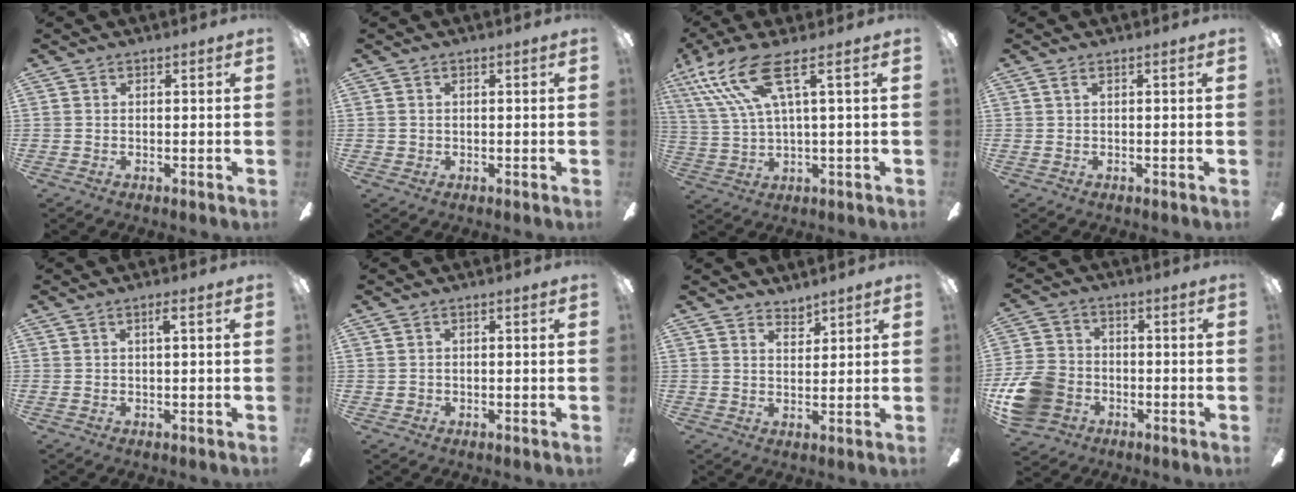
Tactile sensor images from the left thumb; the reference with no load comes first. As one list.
[{"total": 1.1, "force": [0.0, 1.1, -0.1], "torque": [0.002, 0.006, -0.002]}, {"total": 13.7, "force": [6.0, 3.7, 11.7], "torque": [-0.242, -0.008, 0.106]}, {"total": 1.3, "force": [0.1, 0.3, 1.2], "torque": [-0.024, 0.002, 0.001]}, {"total": 1.9, "force": [0.7, -0.1, 1.8], "torque": [-0.029, -0.003, 0.008]}, {"total": 0.9, "force": [-0.1, 0.9, 0.0], "torque": [0.000, 0.004, -0.004]}, {"total": 3.1, "force": [3.0, 0.8, 0.4], "torque": [0.003, -0.020, 0.052]}, {"total": 12.6, "force": [-4.8, 10.0, 5.9], "torque": [-0.126, 0.044, -0.085]}]